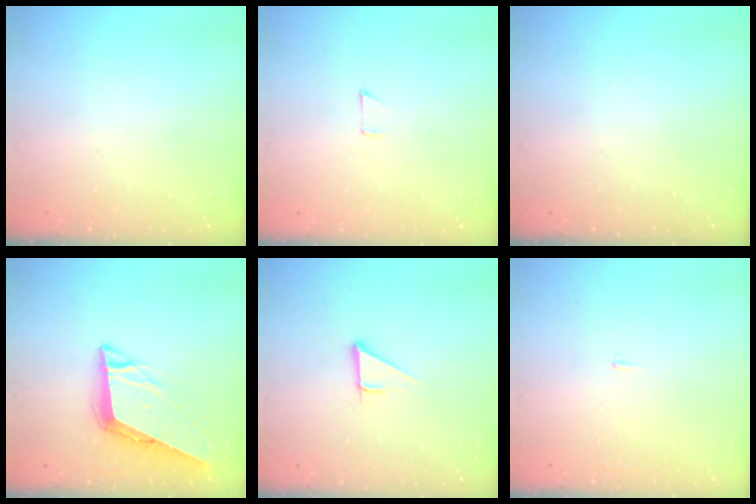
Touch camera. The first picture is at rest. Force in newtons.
{"total": 3.4, "press": 3.4, "slide": 0.3}
{"total": 0.0}
{"total": 9.6, "press": 9.4, "slide": 2.1}
{"total": 2.9, "press": 2.9, "slide": 0.1}
{"total": 2.1, "press": 2.1, "slide": 0.2}